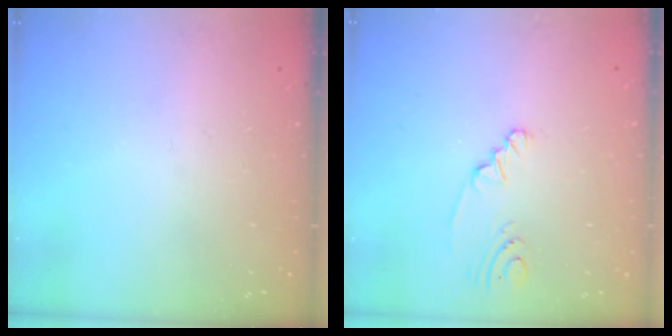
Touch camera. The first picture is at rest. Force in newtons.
{"total": 2.6, "press": 2.6, "slide": 0.6}